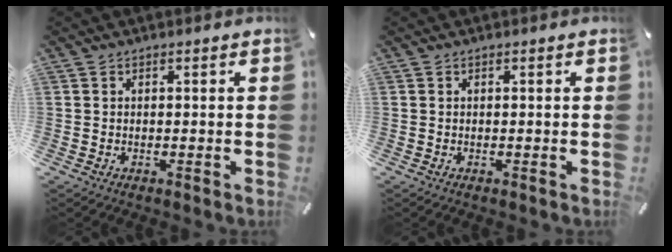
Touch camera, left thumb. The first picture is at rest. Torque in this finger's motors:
{"motor_torque": [-0.02, -0.01, 0.00, 0.00, 0.00]}